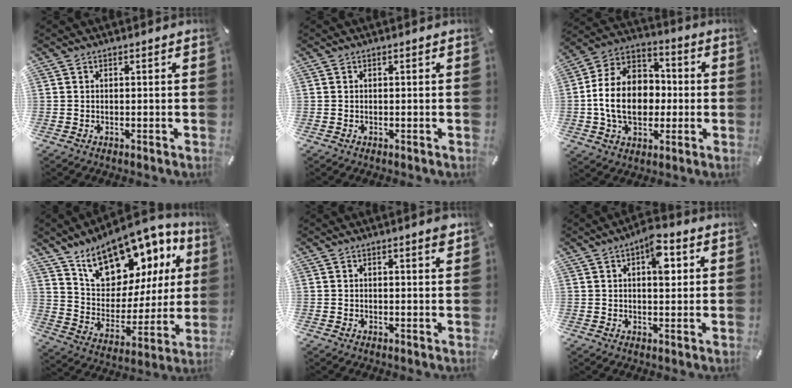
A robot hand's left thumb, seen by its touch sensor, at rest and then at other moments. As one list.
[{"total": 0.0}, {"total": 16.0, "force": [-2.0, 12.4, 9.9], "torque": [-0.222, 0.015, -0.038]}, {"total": 16.1, "force": [12.0, 8.8, 6.0], "torque": [-0.097, -0.102, 0.212]}, {"total": 1.8, "force": [0.9, 0.4, 1.4], "torque": [-0.013, -0.004, 0.011]}, {"total": 7.5, "force": [2.2, 3.8, 6.1], "torque": [-0.067, -0.009, 0.027]}]